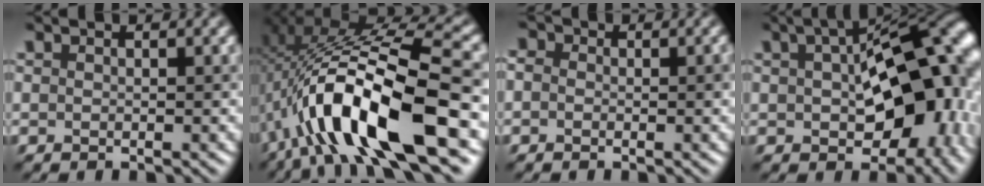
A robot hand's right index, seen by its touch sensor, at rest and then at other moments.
{"total": 13.4, "force": [-4.6, 3.8, 12.0], "torque": [-0.218, 0.012, -0.074]}
{"total": 2.8, "force": [0.4, 2.2, 1.7], "torque": [-0.015, 0.007, -0.019]}
{"total": 15.3, "force": [-1.0, 8.7, 12.5], "torque": [-0.165, -0.016, 0.001]}